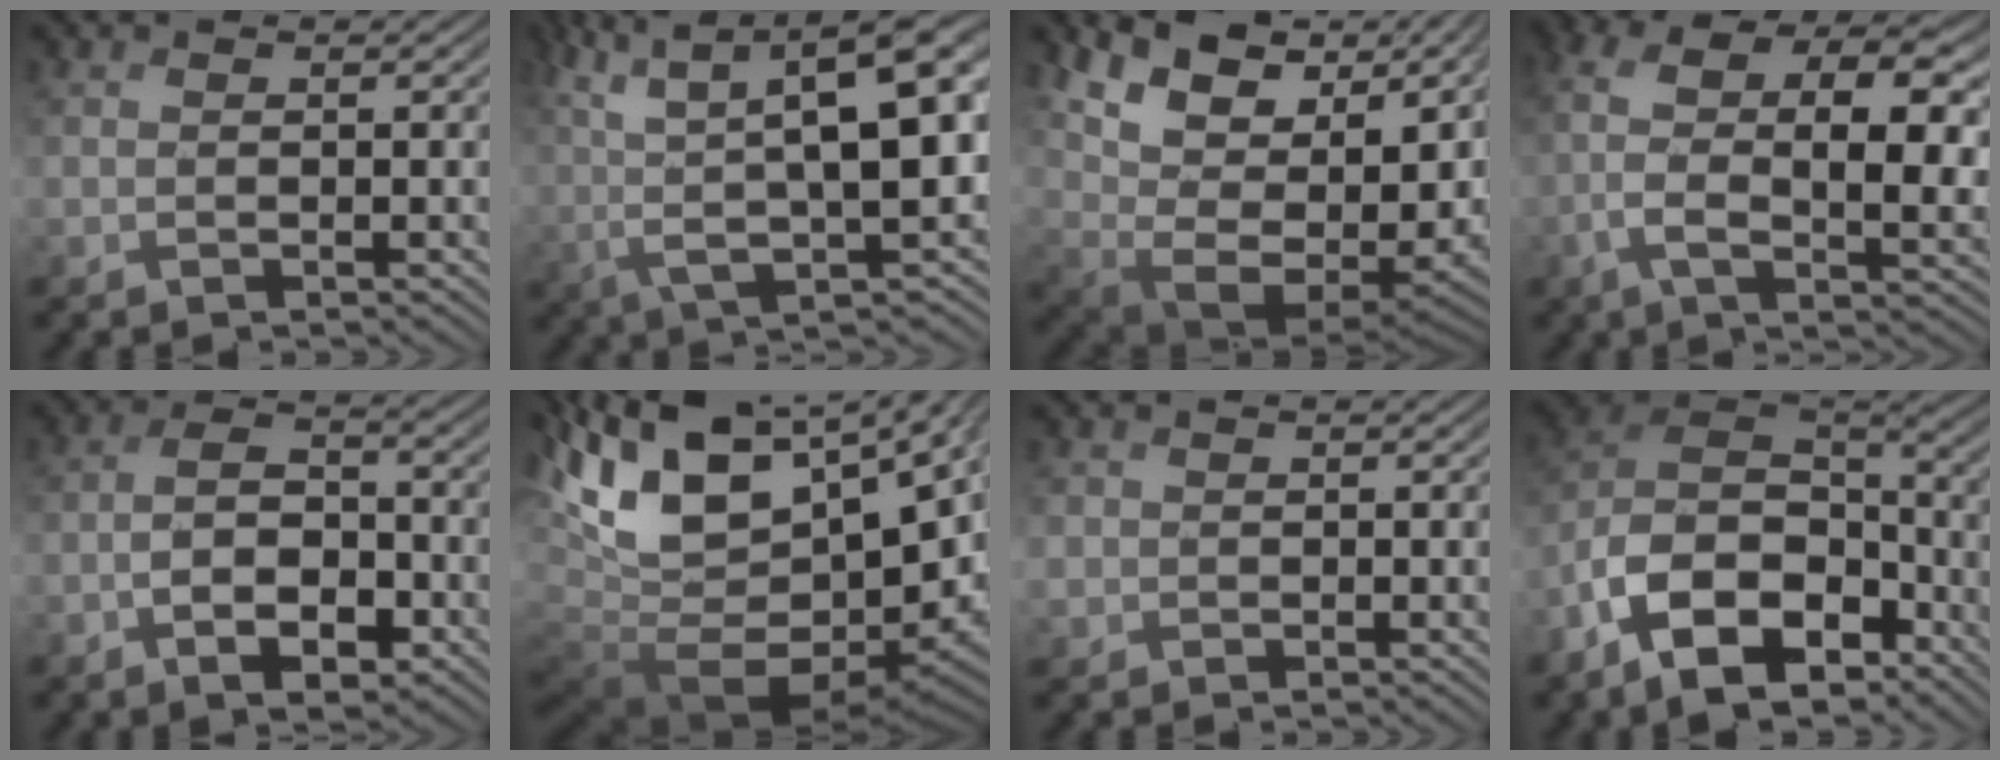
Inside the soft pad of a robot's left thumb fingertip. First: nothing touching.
{"total": 15.2, "force": [2.4, 6.0, 13.8], "torque": [-0.249, 0.000, 0.046]}
{"total": 16.4, "force": [2.7, 9.0, 13.4], "torque": [-0.256, -0.034, 0.087]}
{"total": 12.0, "force": [-0.3, 6.0, 10.4], "torque": [-0.205, -0.010, -0.004]}
{"total": 6.6, "force": [-3.6, 3.4, 4.4], "torque": [-0.069, 0.001, -0.073]}
{"total": 18.2, "force": [-0.2, 10.9, 14.6], "torque": [-0.281, -0.037, 0.046]}
{"total": 1.4, "force": [-0.3, 1.3, -0.2], "torque": [0.006, -0.005, -0.008]}
{"total": 13.7, "force": [-8.3, 7.8, 7.7], "torque": [-0.159, -0.028, -0.166]}